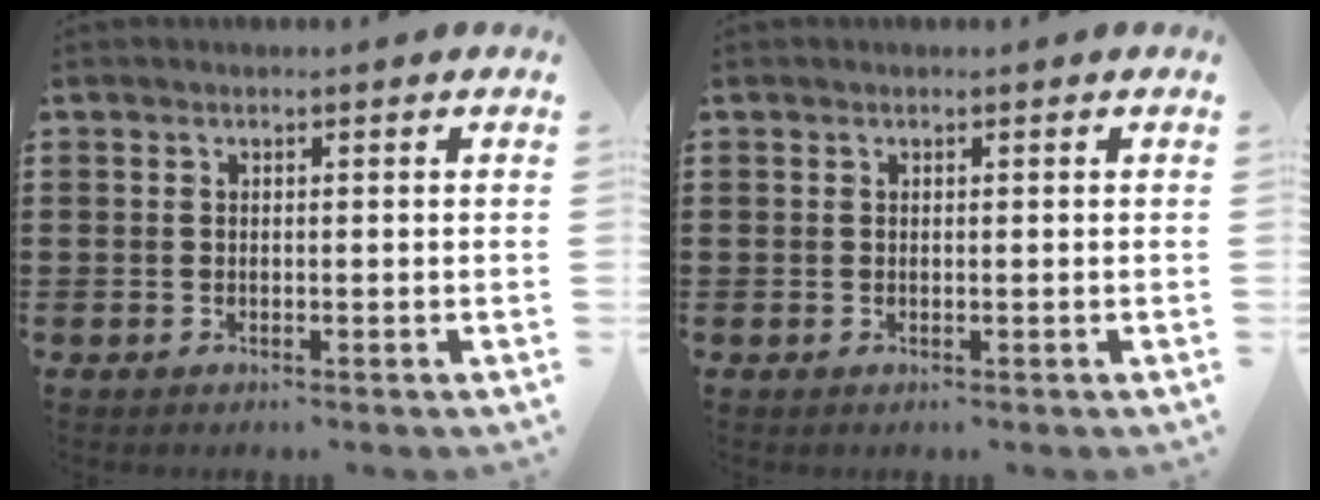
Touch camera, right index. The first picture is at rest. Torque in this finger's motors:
{"motor_torque": [-0.21, 0.23, 0.00, 0.00]}